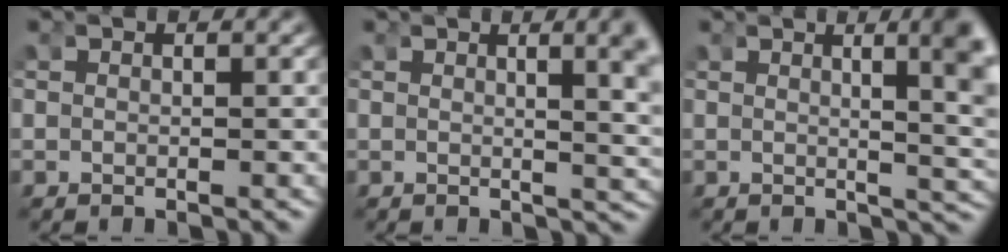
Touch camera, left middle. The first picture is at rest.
{"total": 4.7, "force": [1.7, 0.8, 4.4], "torque": [-0.035, 0.010, 0.019]}
{"total": 6.6, "force": [1.8, 1.7, 6.1], "torque": [-0.051, 0.012, 0.022]}